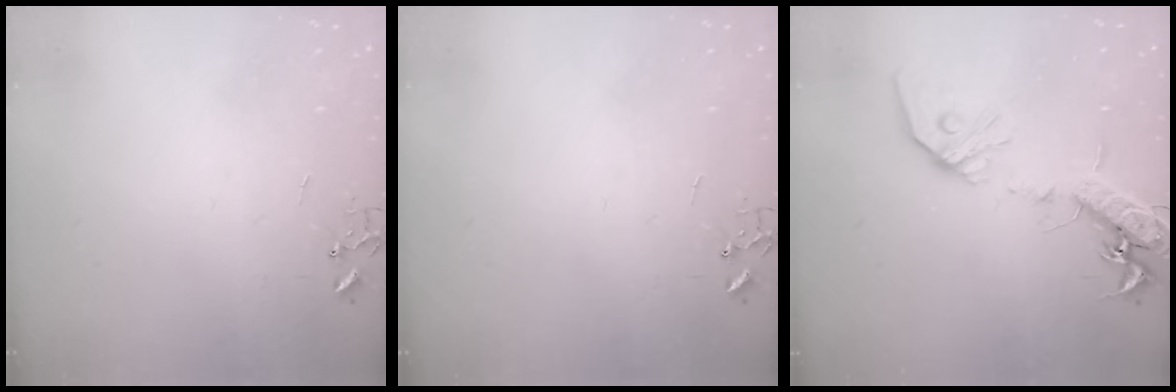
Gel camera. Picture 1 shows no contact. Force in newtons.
{"total": 0.0}
{"total": 18.3, "press": 17.9, "slide": 3.7}